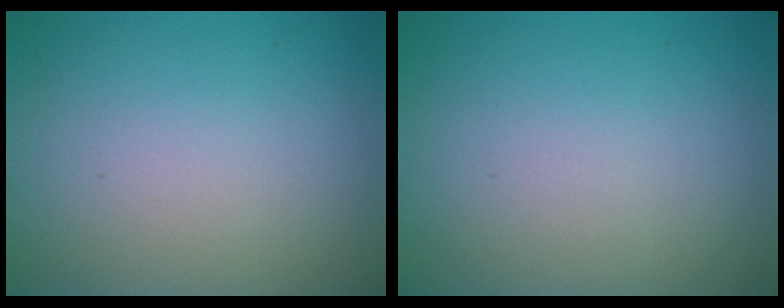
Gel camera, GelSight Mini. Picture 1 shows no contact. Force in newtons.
{"total": 0.0}